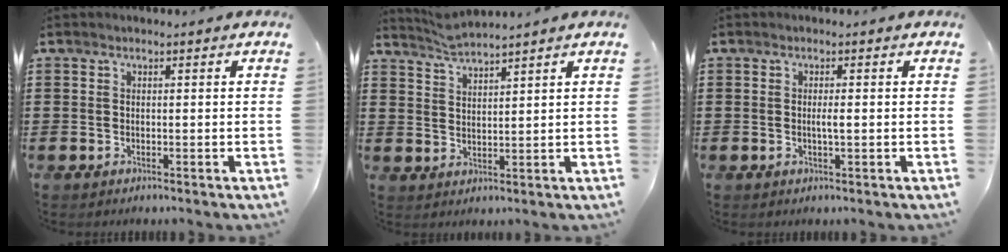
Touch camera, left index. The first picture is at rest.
{"total": 3.1, "force": [3.0, -0.3, 0.5], "torque": [-0.018, -0.007, 0.057]}
{"total": 1.4, "force": [-0.1, 0.1, 1.4], "torque": [-0.027, -0.004, -0.001]}